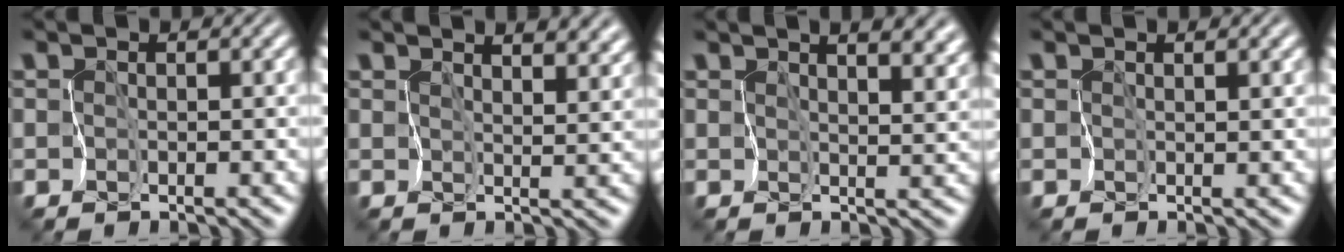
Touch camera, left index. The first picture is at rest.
{"total": 6.8, "force": [4.8, 2.8, 3.9], "torque": [-0.061, 0.019, 0.063]}
{"total": 9.4, "force": [5.7, 4.3, 6.1], "torque": [-0.075, 0.030, 0.068]}
{"total": 0.6, "force": [0.5, 0.0, 0.4], "torque": [-0.009, 0.003, 0.011]}